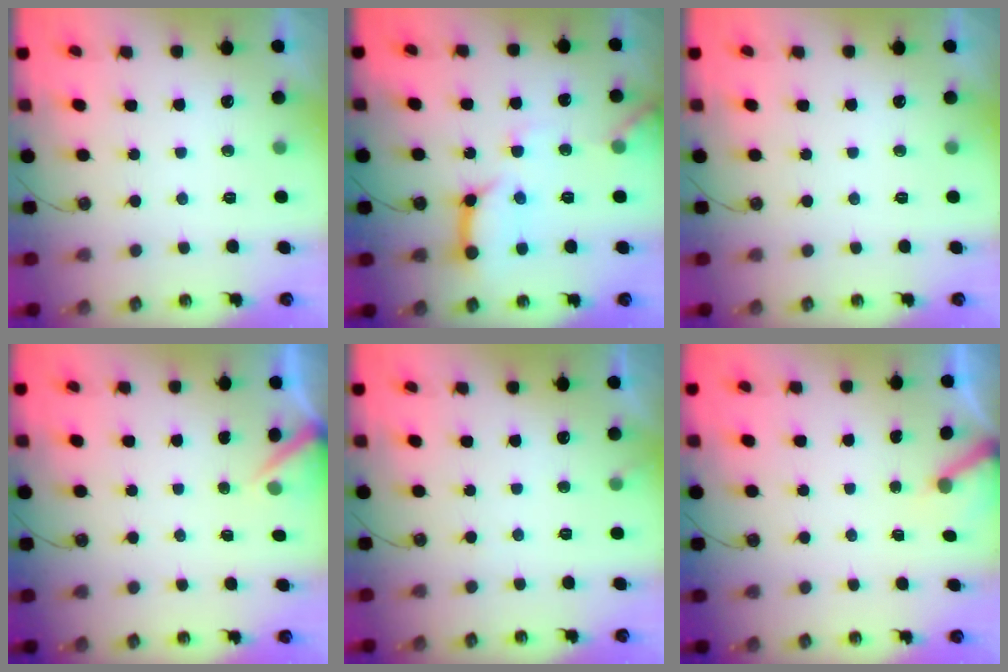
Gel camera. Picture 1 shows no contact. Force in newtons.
{"total": 13.4, "press": 13.4, "slide": 1.3}
{"total": 0.0}
{"total": 3.3, "press": 3.2, "slide": 0.3}
{"total": 4.4, "press": 4.4, "slide": 0.2}
{"total": 3.4, "press": 3.4, "slide": 0.3}